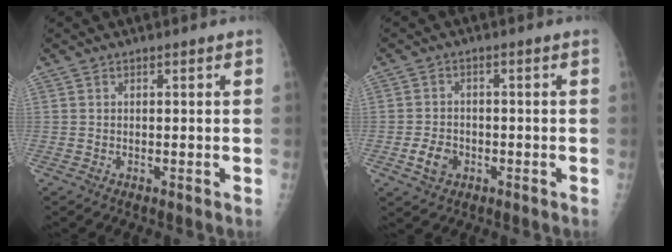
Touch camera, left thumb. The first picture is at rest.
{"total": 4.3, "force": [-1.6, 3.3, 2.3], "torque": [-0.033, 0.009, -0.027]}